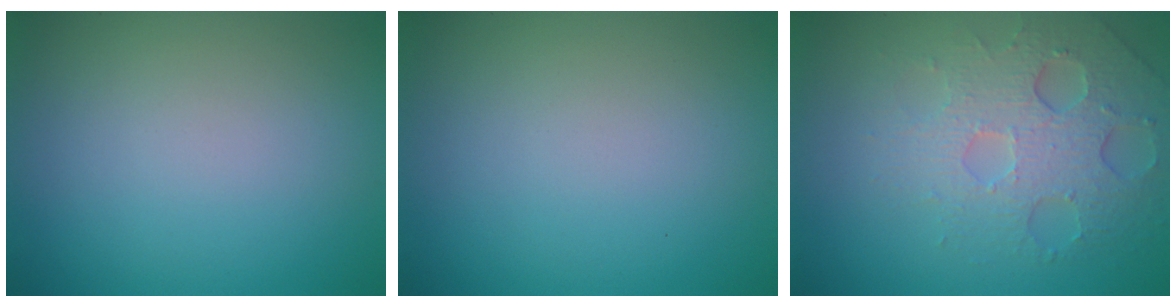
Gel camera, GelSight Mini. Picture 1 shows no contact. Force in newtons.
{"total": 0.0}
{"total": 4.9, "press": 4.1, "slide": 2.7}